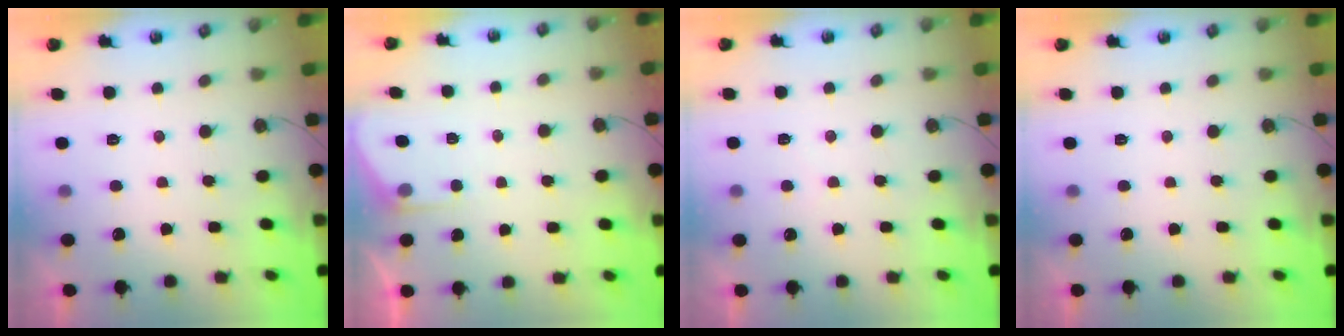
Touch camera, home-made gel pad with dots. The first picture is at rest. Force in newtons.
{"total": 3.0, "press": 2.9, "slide": 0.4}
{"total": 3.6, "press": 3.6, "slide": 0.4}
{"total": 0.0}